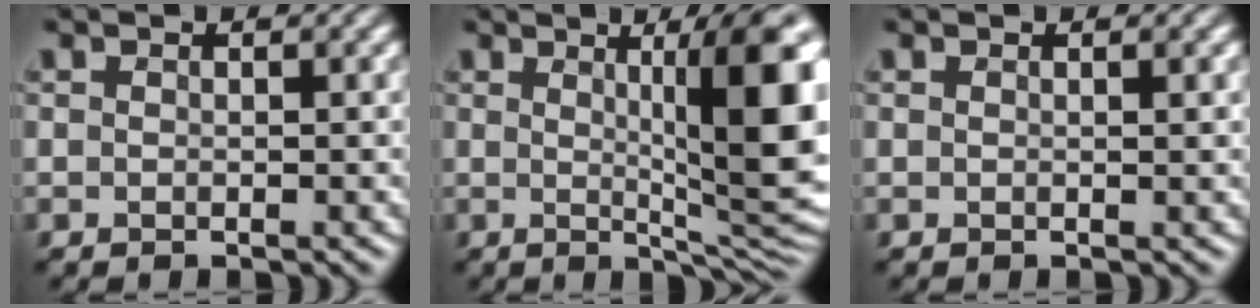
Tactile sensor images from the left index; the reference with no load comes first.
{"total": 11.7, "force": [2.0, 2.7, 11.3], "torque": [-0.123, -0.001, 0.031]}
{"total": 0.9, "force": [0.4, 0.2, 0.7], "torque": [-0.004, 0.005, 0.004]}